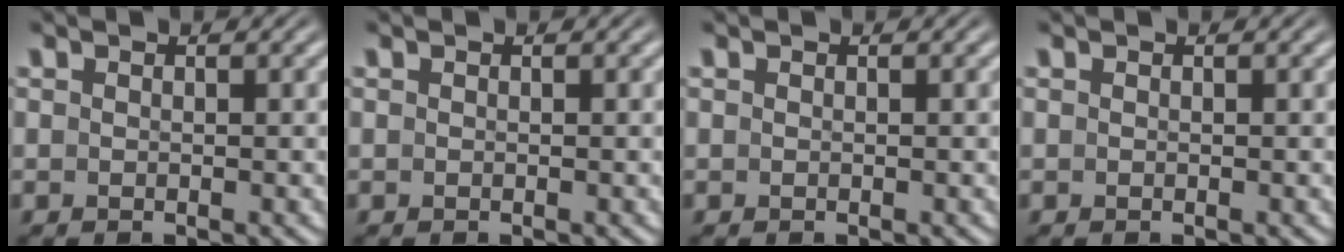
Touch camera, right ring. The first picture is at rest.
{"total": 0.0}
{"total": 0.0}
{"total": 0.0}